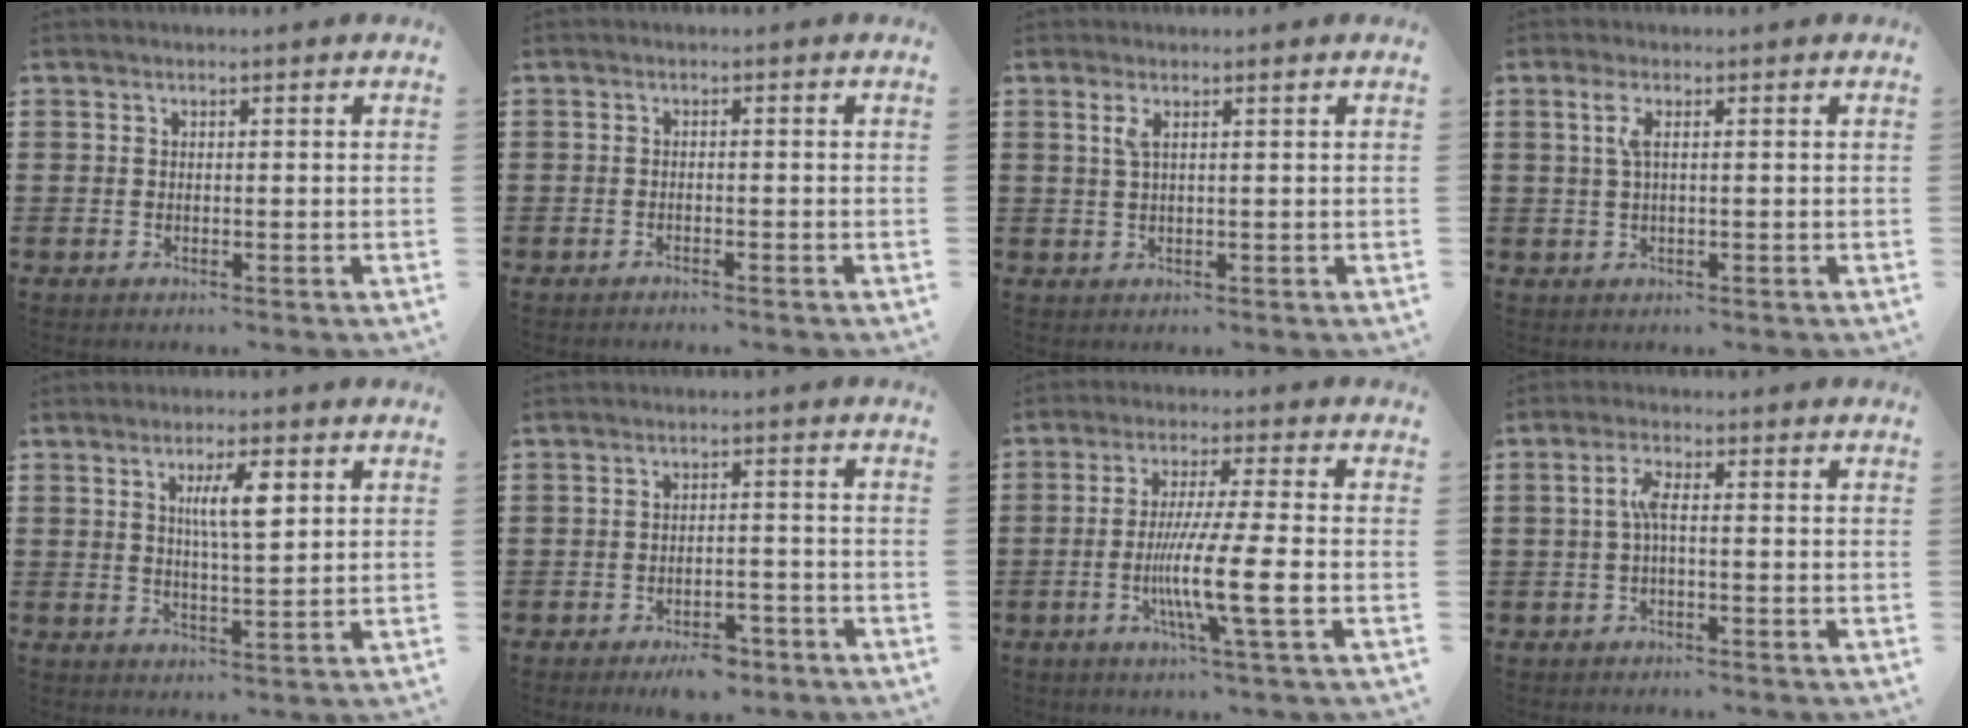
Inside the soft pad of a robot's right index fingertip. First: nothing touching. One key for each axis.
{"total": 0.9, "fx": -0.9, "fy": 0.0, "fz": 0.1, "tx": -0.005, "ty": 0.000, "tz": -0.018}
{"total": 2.1, "fx": 0.9, "fy": 0.4, "fz": 1.9, "tx": -0.040, "ty": 0.002, "tz": 0.014}
{"total": 2.6, "fx": 0.6, "fy": 0.5, "fz": 2.5, "tx": -0.051, "ty": 0.004, "tz": 0.008}
{"total": 5.6, "fx": 2.0, "fy": 1.3, "fz": 5.1, "tx": -0.097, "ty": 0.006, "tz": 0.029}
{"total": 3.4, "fx": -2.8, "fy": 1.1, "fz": 1.5, "tx": -0.025, "ty": 0.009, "tz": -0.054}
{"total": 10.5, "fx": -2.5, "fy": 0.0, "fz": 10.2, "tx": -0.191, "ty": -0.019, "tz": -0.049}
{"total": 3.1, "fx": -0.3, "fy": 0.7, "fz": 3.0, "tx": -0.064, "ty": 0.001, "tz": -0.011}